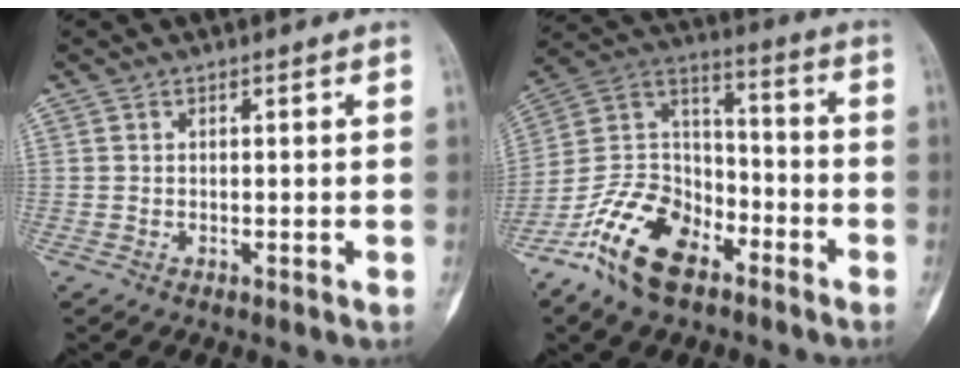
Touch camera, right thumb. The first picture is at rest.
{"total": 16.7, "force": [-10.1, 9.4, 9.5], "torque": [-0.161, 0.075, -0.195]}